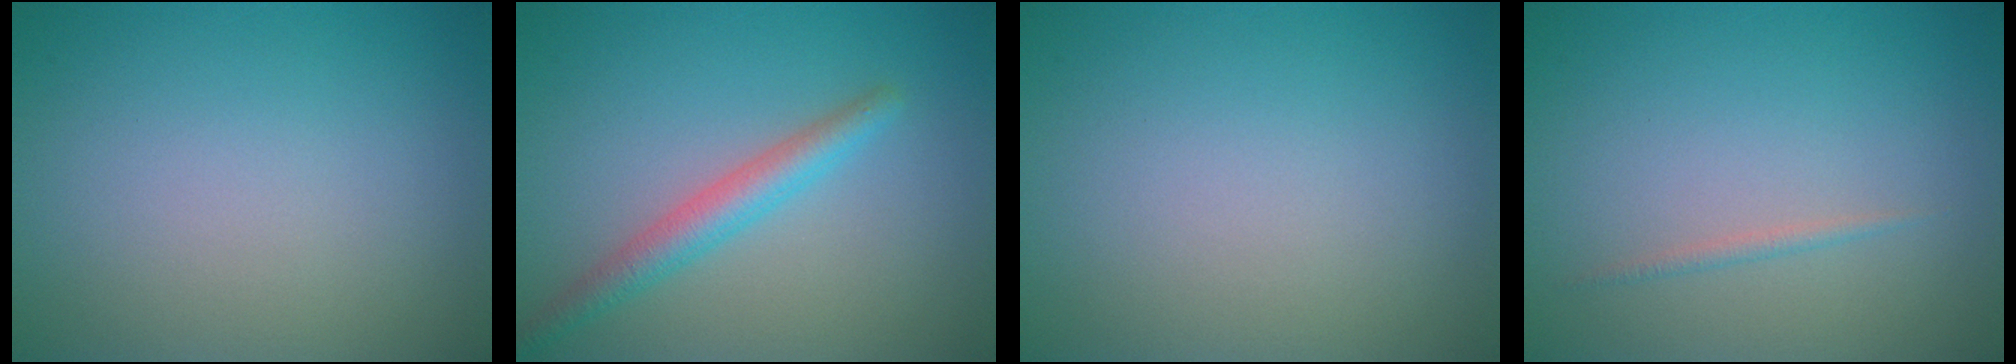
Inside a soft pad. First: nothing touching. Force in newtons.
{"total": 2.9, "press": 2.9, "slide": 0.1}
{"total": 0.0}
{"total": 0.6, "press": 0.6, "slide": 0.0}